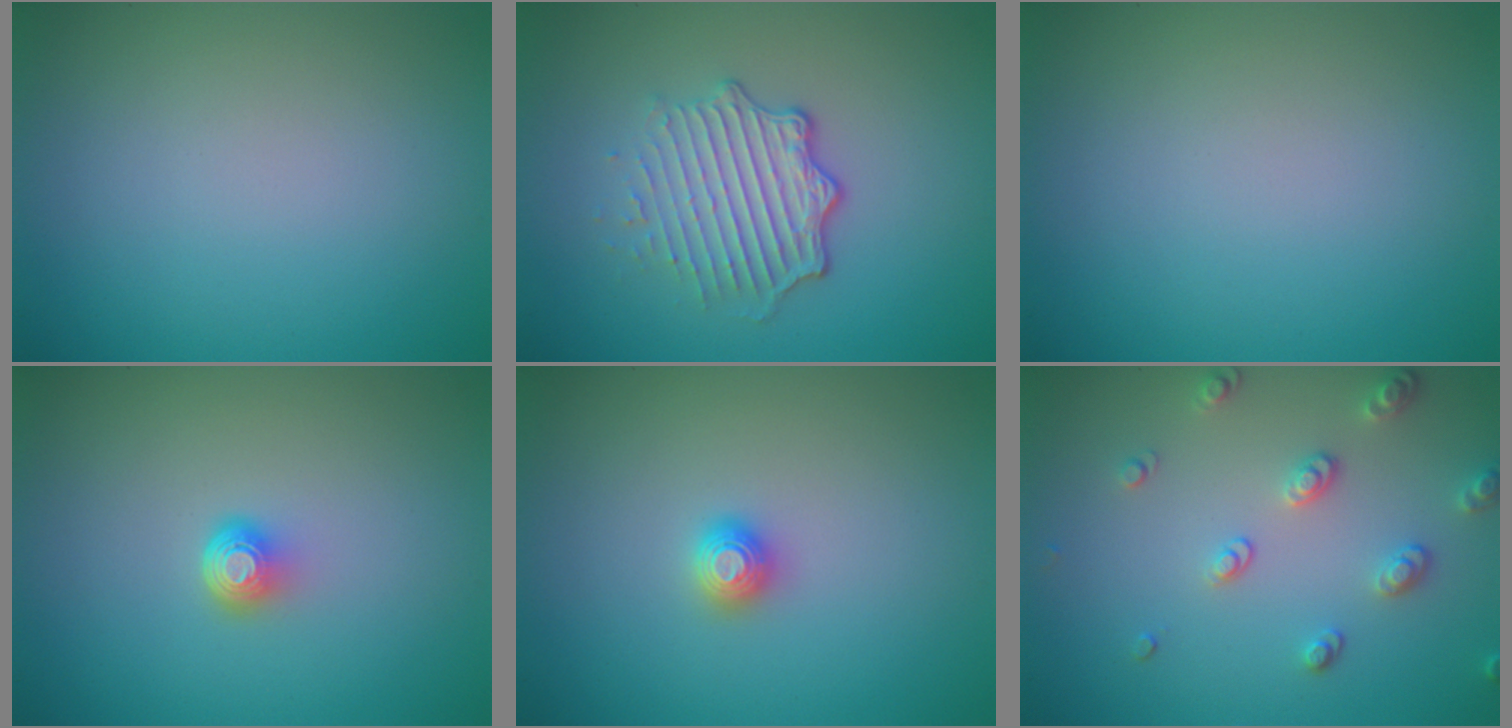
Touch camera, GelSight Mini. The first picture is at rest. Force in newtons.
{"total": 4.8, "press": 3.4, "slide": 3.4}
{"total": 0.0}
{"total": 1.9, "press": 1.3, "slide": 1.4}
{"total": 1.2, "press": 1.2, "slide": 0.3}
{"total": 2.6, "press": 2.6, "slide": 0.6}